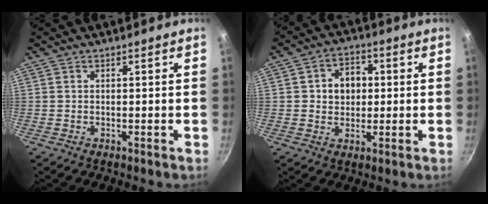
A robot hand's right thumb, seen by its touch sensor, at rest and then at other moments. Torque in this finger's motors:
{"motor_torque": [-0.73, 0.19, 0.24, -0.19, 0.08]}